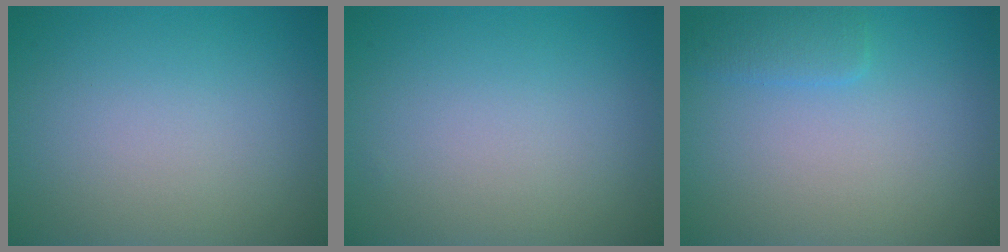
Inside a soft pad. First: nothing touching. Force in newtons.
{"total": 0.0}
{"total": 1.6, "press": 1.6, "slide": 0.0}